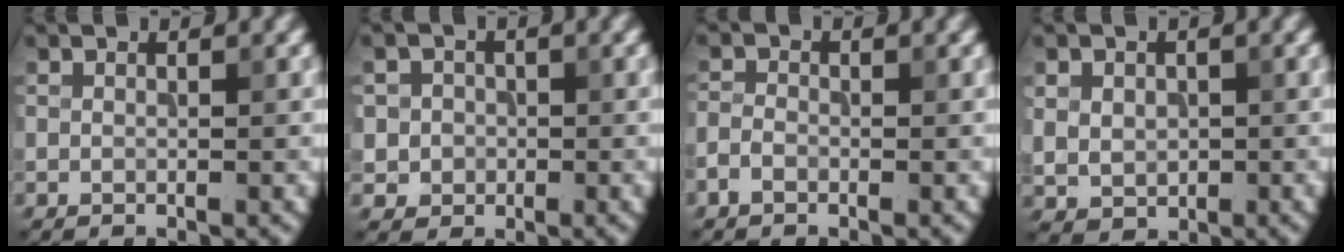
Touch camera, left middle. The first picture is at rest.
{"total": 2.4, "force": [-0.1, 2.4, 0.5], "torque": [0.009, 0.001, -0.006]}
{"total": 1.4, "force": [-0.9, 0.8, 0.7], "torque": [-0.013, 0.002, -0.023]}
{"total": 3.0, "force": [0.5, 2.6, 1.5], "torque": [-0.039, -0.005, 0.017]}